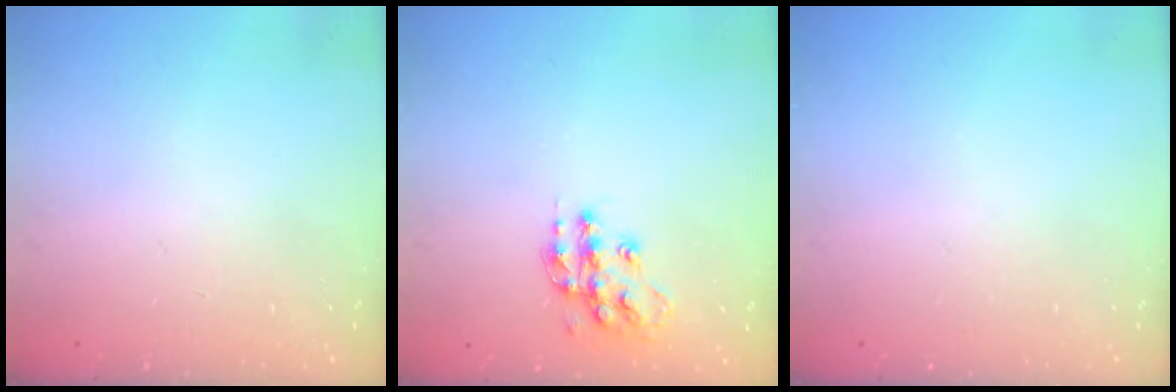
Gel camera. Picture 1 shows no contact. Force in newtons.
{"total": 13.8, "press": 13.7, "slide": 0.8}
{"total": 0.0}